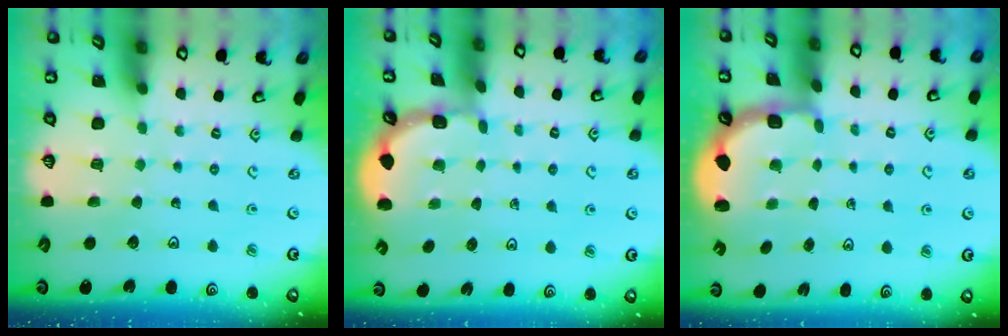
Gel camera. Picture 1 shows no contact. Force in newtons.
{"total": 1.6, "press": 1.6, "slide": 0.2}
{"total": 2.5, "press": 2.2, "slide": 1.2}